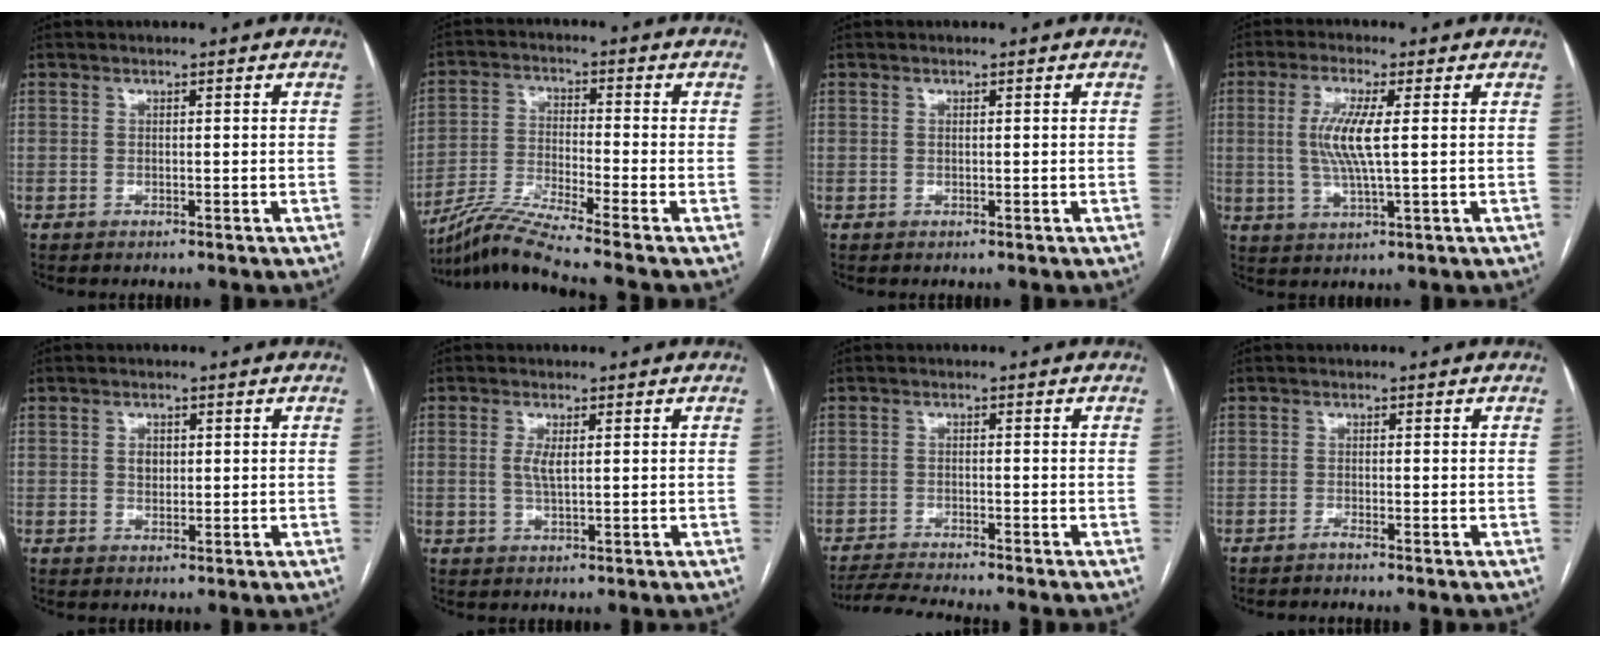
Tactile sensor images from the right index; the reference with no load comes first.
{"total": 9.7, "force": [-8.4, -2.6, 4.1], "torque": [-0.084, -0.020, -0.158]}
{"total": 0.0}
{"total": 7.1, "force": [0.8, 0.7, 7.1], "torque": [-0.151, -0.002, 0.016]}
{"total": 1.9, "force": [0.4, 1.4, 1.3], "torque": [-0.021, 0.000, 0.008]}
{"total": 2.7, "force": [0.5, 0.7, 2.6], "torque": [-0.056, -0.003, 0.011]}
{"total": 6.1, "force": [-5.6, -1.2, 2.0], "torque": [-0.033, -0.019, -0.094]}
{"total": 1.1, "force": [-0.9, -0.4, 0.4], "torque": [-0.006, 0.004, -0.018]}